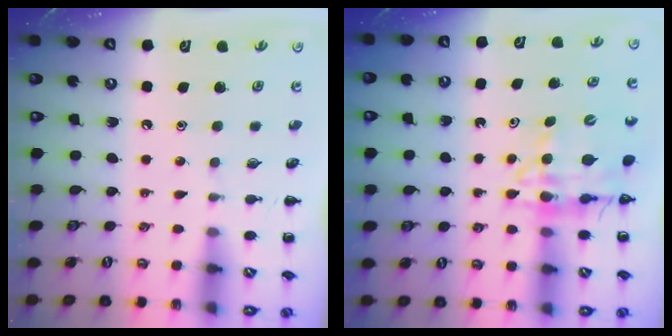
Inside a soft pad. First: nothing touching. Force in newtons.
{"total": 13.5, "press": 12.9, "slide": 4.2}